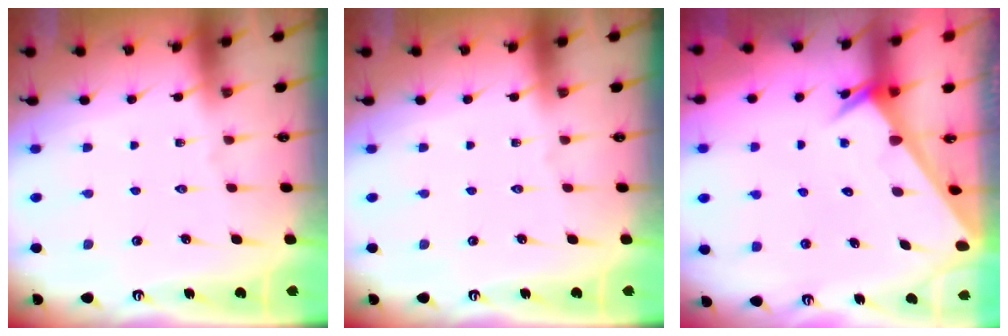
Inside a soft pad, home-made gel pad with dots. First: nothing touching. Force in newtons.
{"total": 0.0}
{"total": 2.5, "press": 2.5, "slide": 0.1}